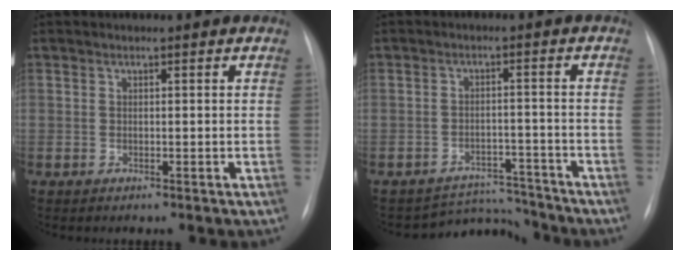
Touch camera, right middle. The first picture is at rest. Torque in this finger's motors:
{"motor_torque": [0.06, -0.17, -0.20, -0.05]}